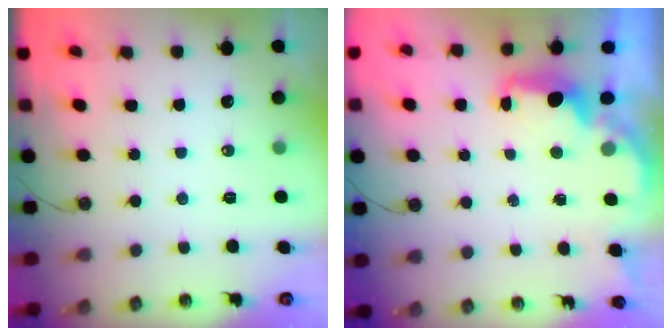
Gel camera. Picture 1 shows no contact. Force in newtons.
{"total": 2.3, "press": 2.2, "slide": 0.7}